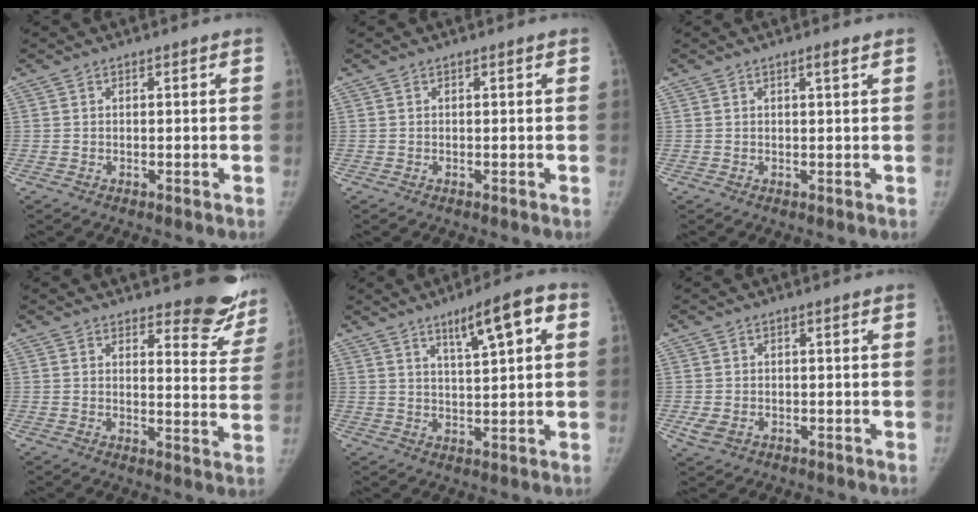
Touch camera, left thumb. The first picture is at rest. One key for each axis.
{"total": 0.0}
{"total": 1.3, "fx": 0.7, "fy": 0.0, "fz": 1.0, "tx": -0.016, "ty": -0.003, "tz": 0.013}
{"total": 12.0, "fx": 10.3, "fy": 4.1, "fz": 4.6, "tx": -0.007, "ty": -0.083, "tz": 0.106}
{"total": 9.1, "fx": 4.1, "fy": 1.8, "fz": 7.9, "tx": -0.117, "ty": -0.004, "tz": 0.064}
{"total": 2.7, "fx": -0.8, "fy": 2.0, "fz": 1.6, "tx": -0.033, "ty": 0.000, "tz": -0.010}